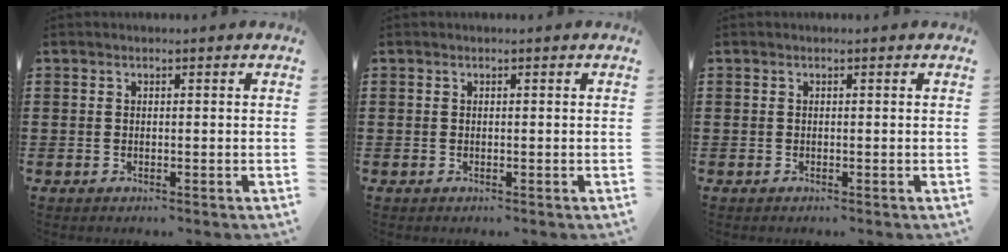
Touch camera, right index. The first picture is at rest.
{"total": 0.0}
{"total": 0.0}